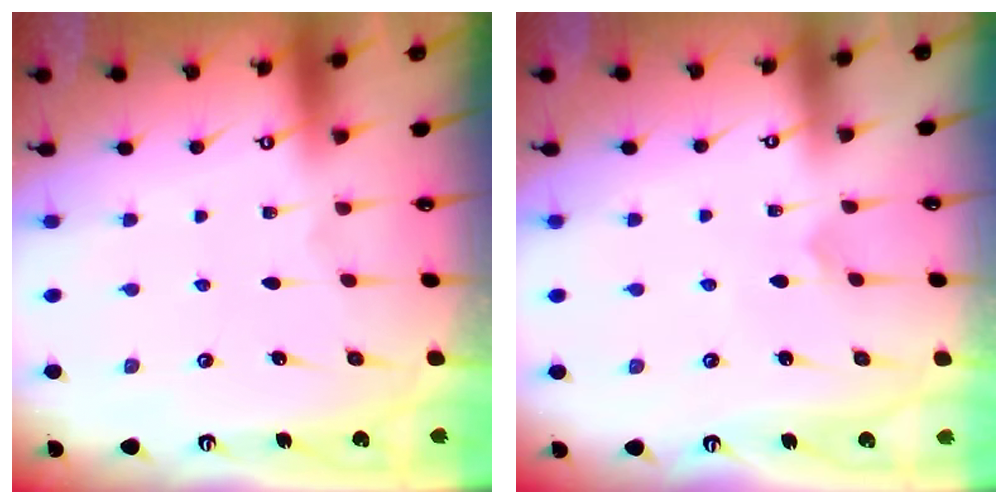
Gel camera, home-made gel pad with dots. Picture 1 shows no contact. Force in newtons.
{"total": 2.3, "press": 2.3, "slide": 0.2}